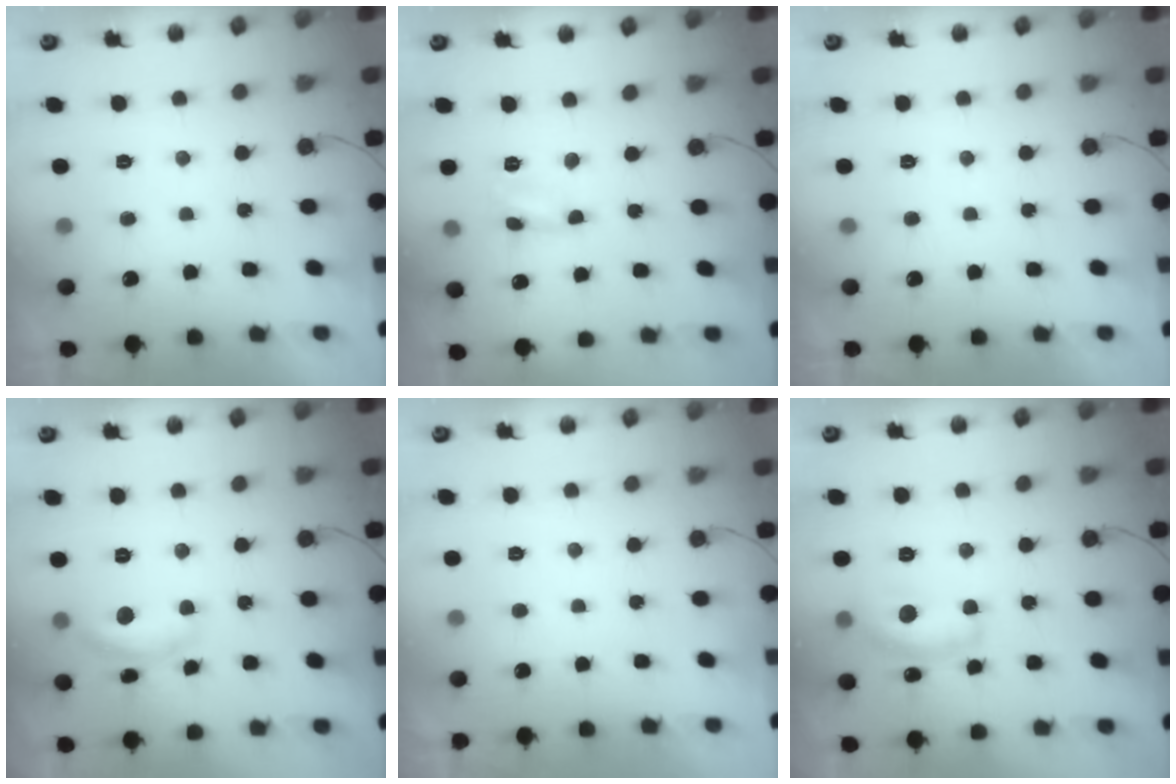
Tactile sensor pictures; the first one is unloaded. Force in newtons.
{"total": 2.0, "press": 2.0, "slide": 0.2}
{"total": 0.0}
{"total": 12.0, "press": 12.0, "slide": 0.6}
{"total": 0.0}
{"total": 13.3, "press": 13.3, "slide": 0.8}